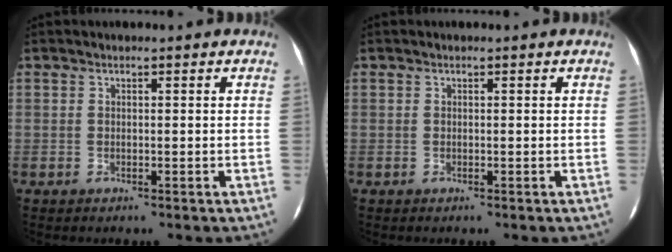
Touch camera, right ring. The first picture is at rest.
{"total": 0.0}